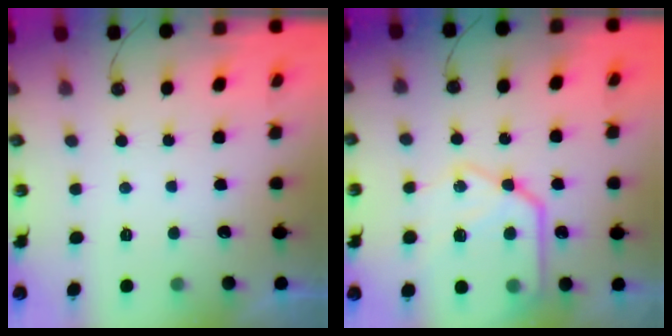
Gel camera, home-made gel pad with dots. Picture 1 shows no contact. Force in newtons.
{"total": 19.2, "press": 19.1, "slide": 1.7}